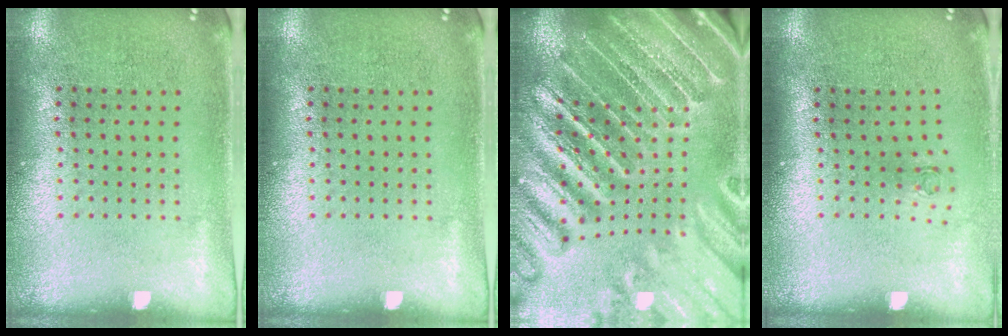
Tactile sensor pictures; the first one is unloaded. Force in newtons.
{"total": 0.0}
{"total": 4.5, "press": 4.2, "slide": 1.6}
{"total": 0.6, "press": 0.3, "slide": 0.6}